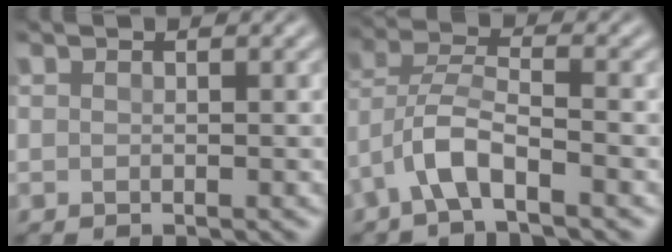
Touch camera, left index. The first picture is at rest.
{"total": 4.4, "force": [-2.8, 1.1, 3.3], "torque": [-0.067, 0.009, -0.066]}